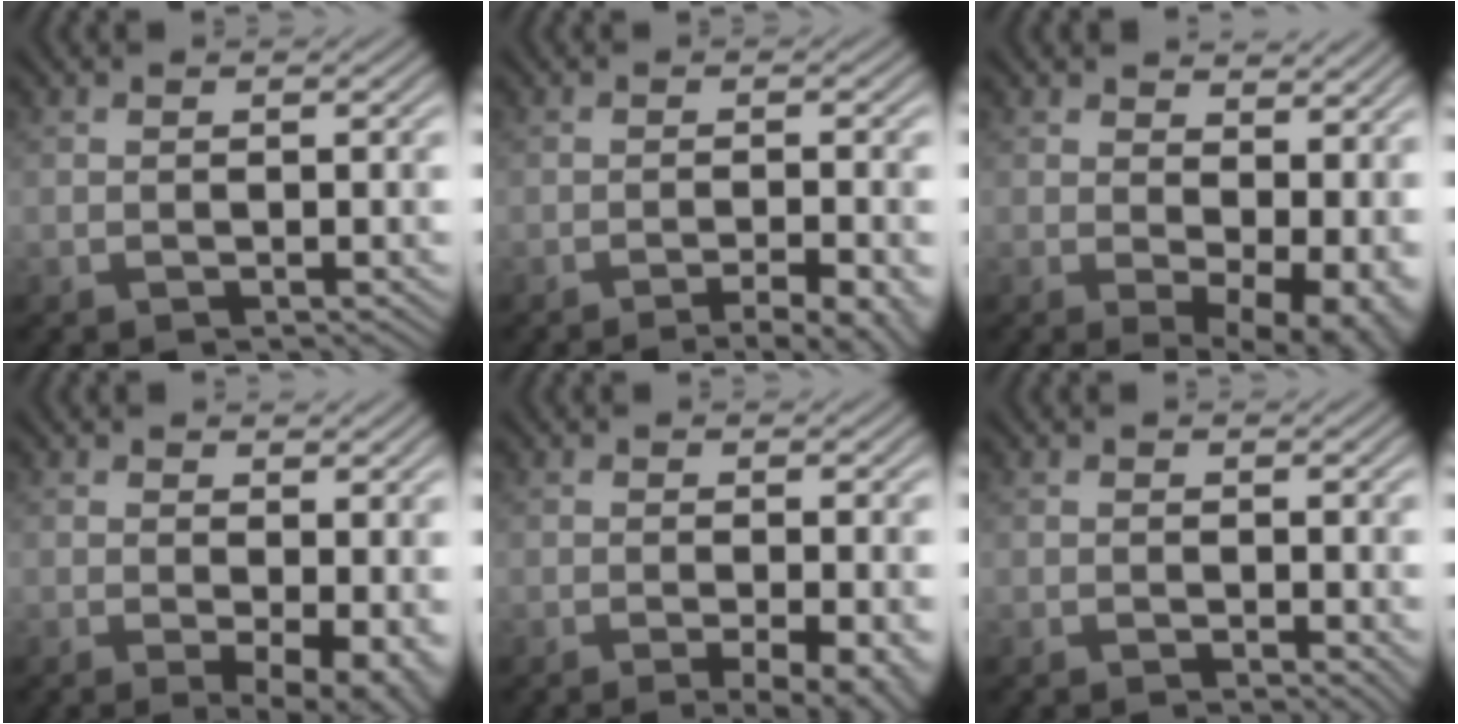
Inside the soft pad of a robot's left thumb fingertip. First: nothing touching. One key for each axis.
{"total": 5.6, "fx": -3.7, "fy": 0.9, "fz": 4.1, "tx": -0.062, "ty": 0.008, "tz": -0.052}
{"total": 9.3, "fx": 1.3, "fy": 5.3, "fz": 7.6, "tx": -0.103, "ty": -0.014, "tz": 0.040}
{"total": 4.9, "fx": 0.0, "fy": 2.0, "fz": 4.5, "tx": -0.064, "ty": -0.006, "tz": 0.006}
{"total": 4.1, "fx": -1.5, "fy": 0.8, "fz": 3.8, "tx": -0.058, "ty": 0.001, "tz": -0.021}
{"total": 1.7, "fx": 0.2, "fy": 0.9, "fz": 1.4, "tx": -0.018, "ty": -0.001, "tz": 0.007}